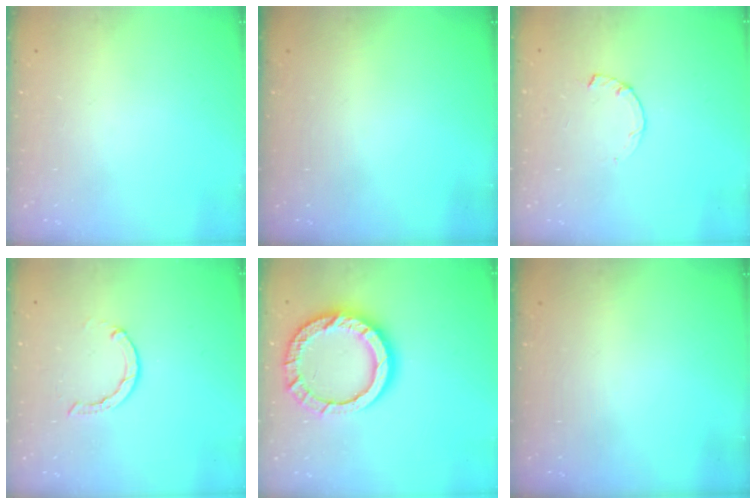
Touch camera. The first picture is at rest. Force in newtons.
{"total": 0.0}
{"total": 1.0, "press": 0.9, "slide": 0.2}
{"total": 2.1, "press": 2.1, "slide": 0.3}
{"total": 16.3, "press": 16.2, "slide": 1.5}
{"total": 0.0}